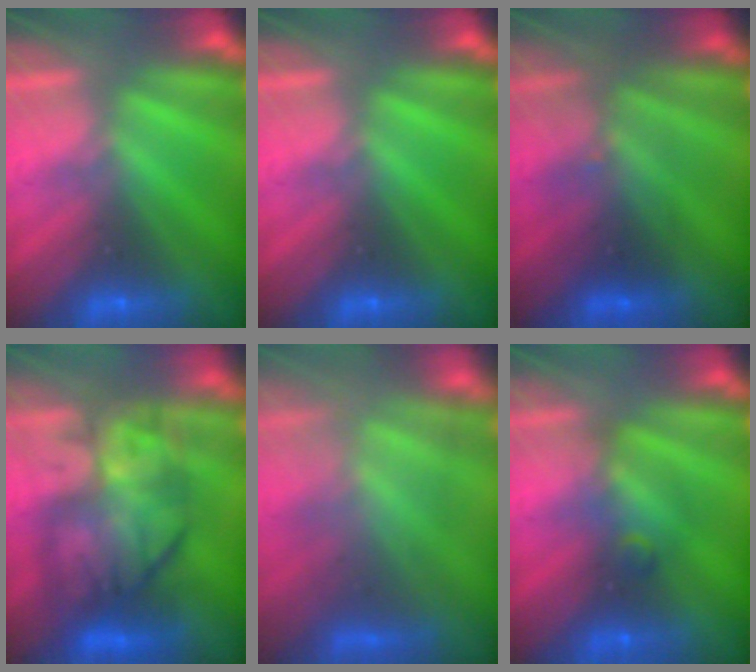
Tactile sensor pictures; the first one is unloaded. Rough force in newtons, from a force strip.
{"total": 0.0}
{"total": 2.4}
{"total": 9.0}
{"total": 4.1}
{"total": 2.4}